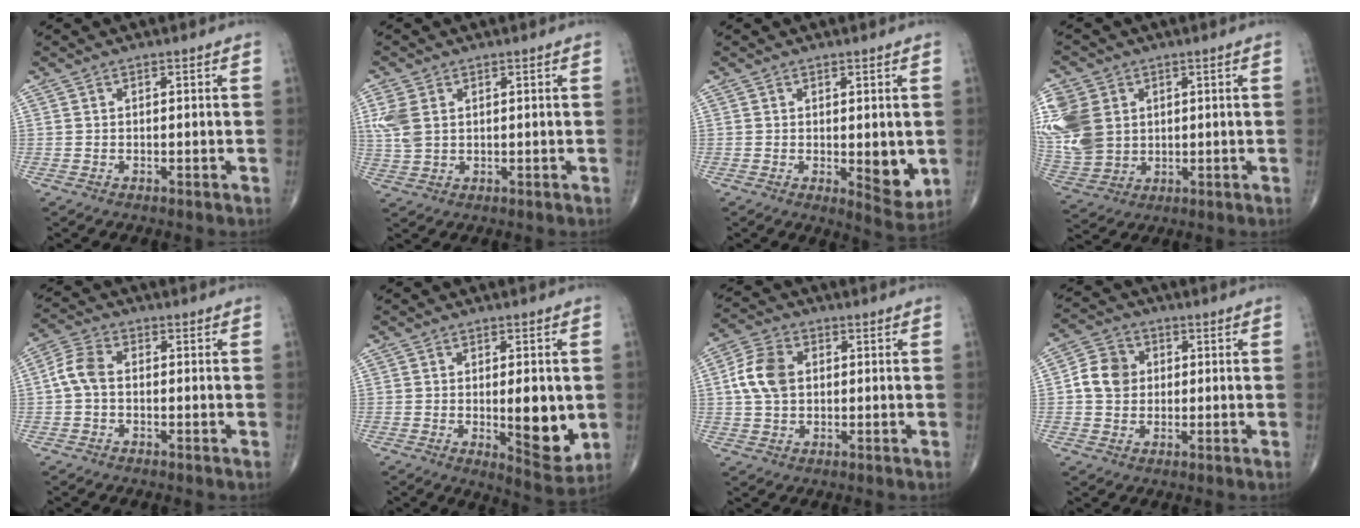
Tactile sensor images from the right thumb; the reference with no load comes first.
{"total": 5.3, "force": [1.4, 3.5, 3.7], "torque": [-0.093, 0.003, 0.033]}
{"total": 6.3, "force": [-0.5, 2.5, 5.8], "torque": [-0.061, -0.017, 0.002]}
{"total": 13.9, "force": [3.0, 10.9, 8.0], "torque": [-0.184, -0.005, 0.071]}
{"total": 5.1, "force": [-0.3, 3.3, 3.9], "torque": [-0.081, 0.014, -0.015]}
{"total": 10.2, "force": [-0.7, 3.7, 9.5], "torque": [-0.110, -0.022, 0.001]}
{"total": 8.0, "force": [1.0, 5.6, 5.6], "torque": [-0.110, 0.011, 0.015]}
{"total": 6.8, "force": [0.6, 5.9, 3.4], "torque": [-0.049, 0.011, 0.002]}